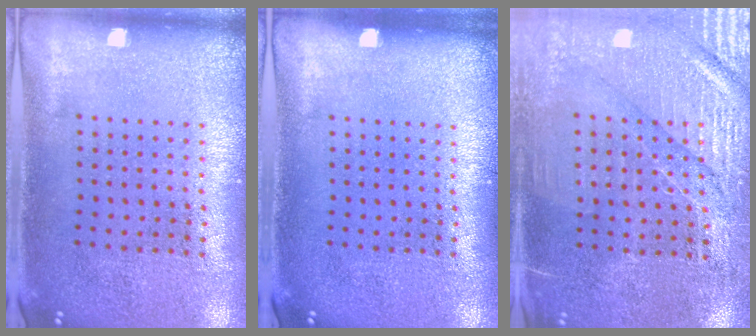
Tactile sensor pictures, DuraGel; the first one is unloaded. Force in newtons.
{"total": 0.0}
{"total": 3.0, "press": 2.9, "slide": 0.9}